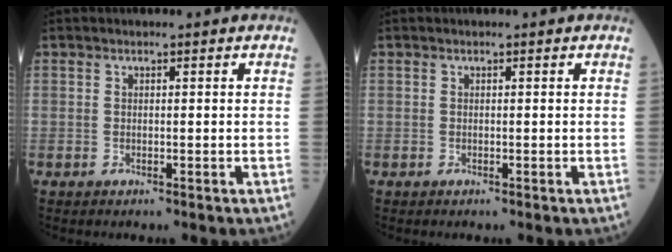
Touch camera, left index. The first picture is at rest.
{"total": 0.0}